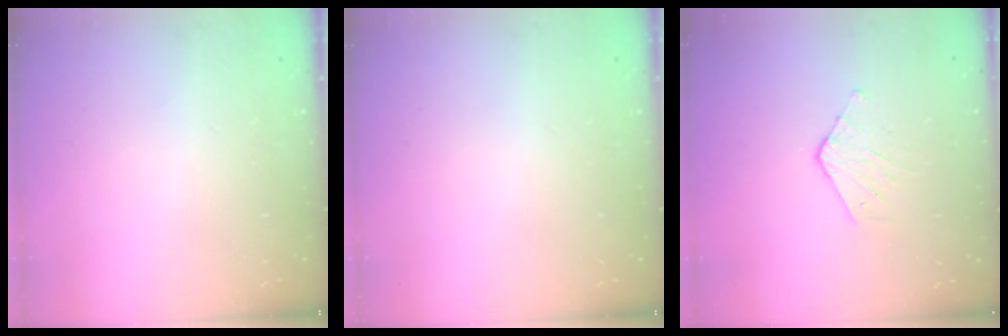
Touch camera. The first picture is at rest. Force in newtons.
{"total": 0.0}
{"total": 3.4, "press": 3.4, "slide": 0.3}